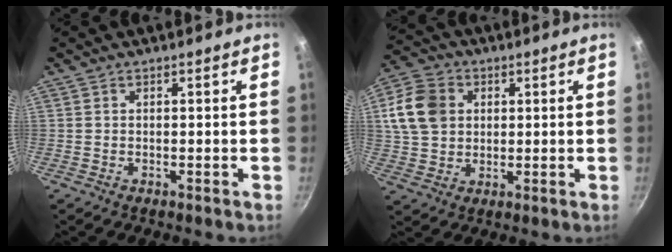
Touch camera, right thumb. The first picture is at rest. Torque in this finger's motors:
{"motor_torque": [-0.48, 0.52, 0.40, -0.41, 0.17]}